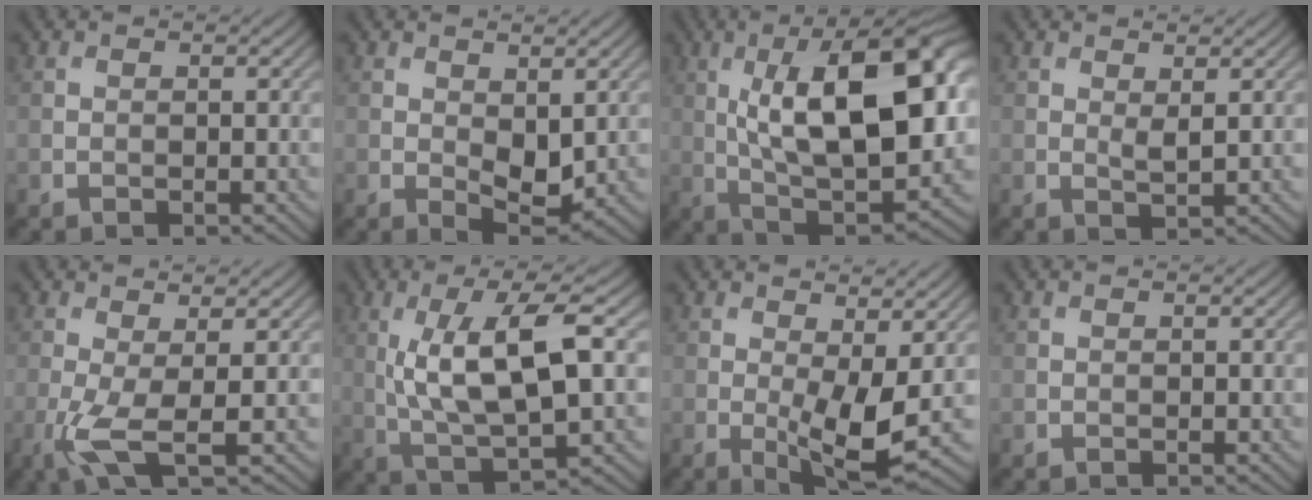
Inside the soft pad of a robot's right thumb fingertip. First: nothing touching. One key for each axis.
{"total": 4.2, "fx": 0.4, "fy": 2.2, "fz": 3.5, "tx": -0.064, "ty": -0.011, "tz": 0.013}
{"total": 18.8, "fx": 3.2, "fy": 7.5, "fz": 17.0, "tx": -0.266, "ty": 0.024, "tz": 0.051}
{"total": 1.4, "fx": 0.8, "fy": 0.3, "fz": 1.1, "tx": -0.027, "ty": -0.006, "tz": 0.016}
{"total": 4.2, "fx": -0.8, "fy": 0.8, "fz": 4.1, "tx": -0.101, "ty": -0.009, "tz": -0.018}
{"total": 11.4, "fx": 1.8, "fy": 3.7, "fz": 10.7, "tx": -0.201, "ty": 0.006, "tz": 0.035}
{"total": 6.5, "fx": -0.2, "fy": 1.9, "fz": 6.2, "tx": -0.116, "ty": -0.012, "tz": 0.000}
{"total": 0.0}